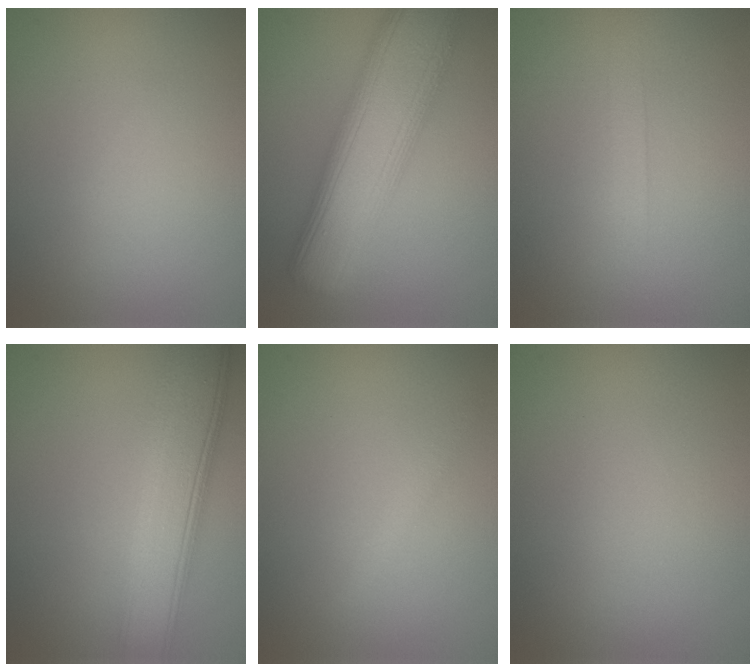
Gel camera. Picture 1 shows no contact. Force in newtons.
{"total": 10.2, "press": 10.2, "slide": 0.6}
{"total": 1.3, "press": 1.3, "slide": 0.1}
{"total": 7.6, "press": 7.6, "slide": 0.4}
{"total": 1.0, "press": 1.0, "slide": 0.0}
{"total": 0.0}